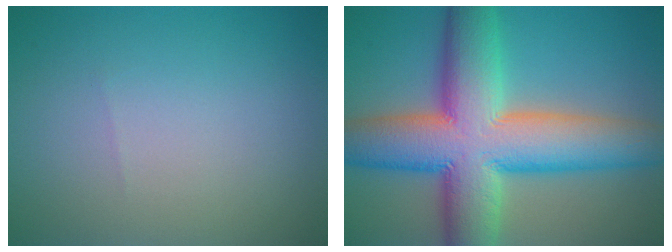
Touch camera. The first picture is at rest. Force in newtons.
{"total": 14.2, "press": 14.2, "slide": 0.8}